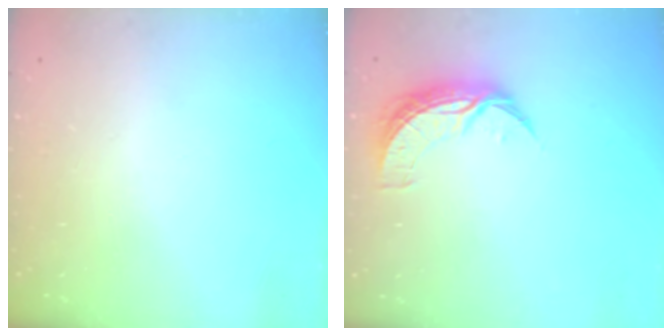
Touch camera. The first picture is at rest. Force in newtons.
{"total": 7.9, "press": 7.9, "slide": 0.1}